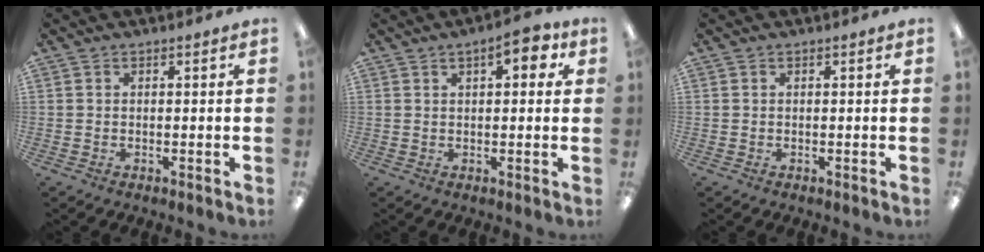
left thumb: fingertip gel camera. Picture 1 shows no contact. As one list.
[{"total": 6.4, "force": [2.9, 2.6, 5.1], "torque": [-0.062, -0.008, 0.042]}, {"total": 0.0}]